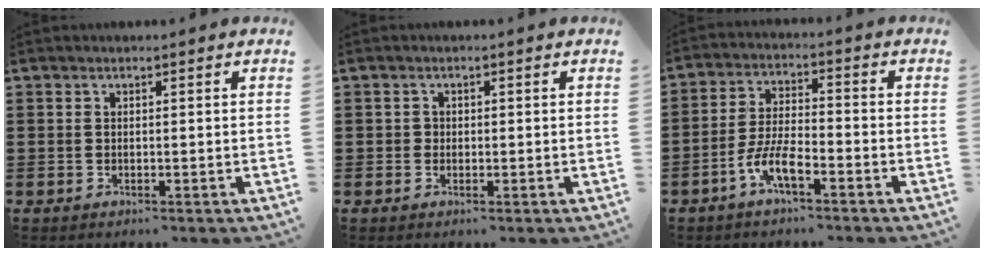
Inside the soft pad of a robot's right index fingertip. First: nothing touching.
{"total": 0.8, "force": [0.0, 0.8, 0.1], "torque": [-0.006, 0.004, -0.001]}
{"total": 6.3, "force": [-4.1, 1.6, 4.6], "torque": [-0.109, -0.007, -0.081]}